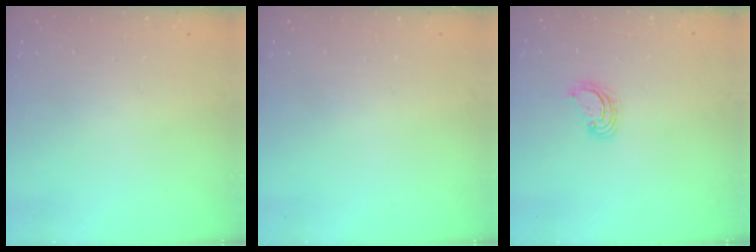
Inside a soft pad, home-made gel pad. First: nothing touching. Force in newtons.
{"total": 0.0}
{"total": 3.4, "press": 3.4, "slide": 0.2}